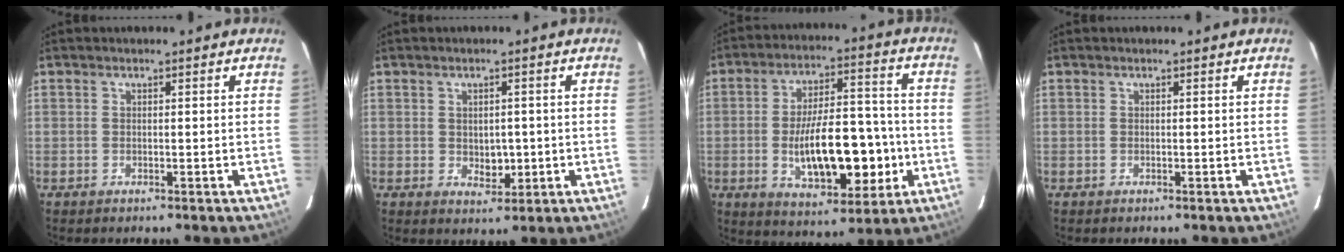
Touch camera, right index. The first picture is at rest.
{"total": 3.4, "force": [-0.3, 2.3, 2.4], "torque": [-0.027, -0.002, 0.006]}
{"total": 16.0, "force": [-3.2, 6.2, 14.4], "torque": [-0.234, 0.016, -0.043]}
{"total": 0.0}